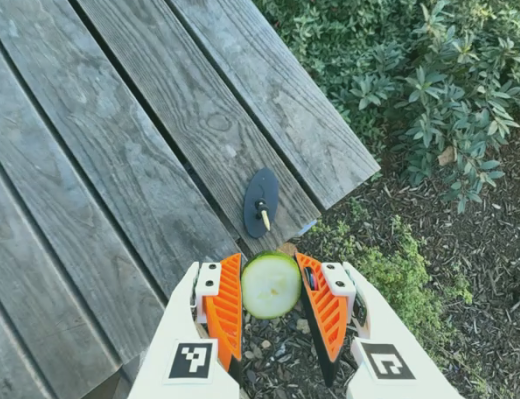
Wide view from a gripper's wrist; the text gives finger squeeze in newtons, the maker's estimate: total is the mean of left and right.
{"total": 10.6, "left": 10.8, "right": 10.5}